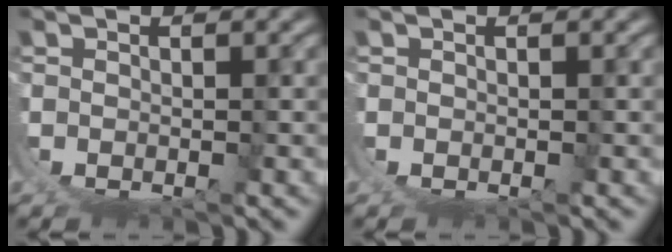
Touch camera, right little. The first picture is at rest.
{"total": 0.0}